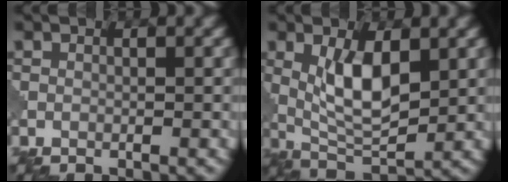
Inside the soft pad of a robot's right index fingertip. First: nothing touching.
{"total": 5.7, "force": [1.5, 2.3, 4.9], "torque": [-0.098, -0.006, 0.035]}